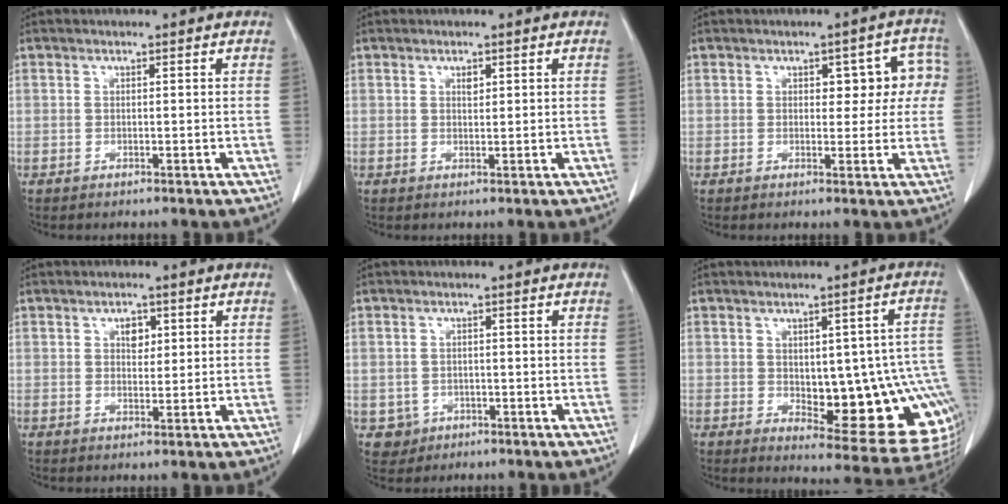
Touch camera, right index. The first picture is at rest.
{"total": 1.0, "force": [0.5, 0.5, 0.7], "torque": [-0.012, -0.003, 0.009]}
{"total": 5.9, "force": [1.1, 3.3, 4.7], "torque": [-0.036, 0.031, 0.014]}
{"total": 2.4, "force": [0.9, 1.5, 1.6], "torque": [-0.022, 0.001, 0.014]}
{"total": 3.3, "force": [-1.1, 3.1, 0.1], "torque": [0.004, 0.010, -0.013]}
{"total": 18.0, "force": [-2.3, 6.4, 16.6], "torque": [-0.139, 0.026, 0.000]}